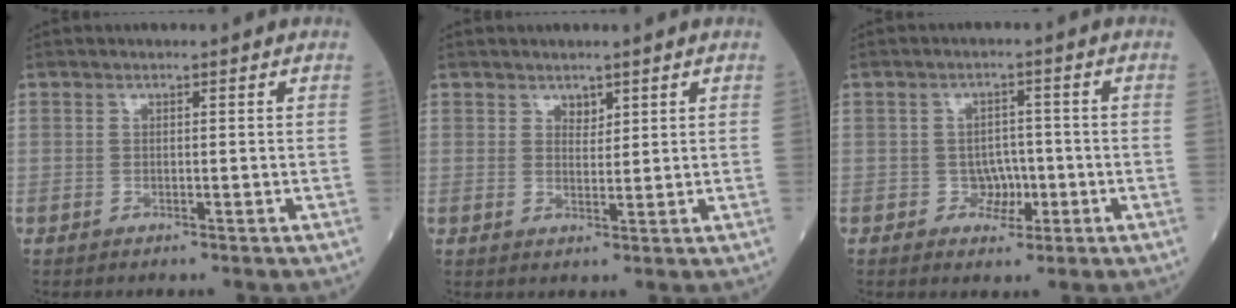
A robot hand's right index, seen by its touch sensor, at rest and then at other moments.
{"total": 1.8, "force": [1.3, 1.0, 0.7], "torque": [-0.009, -0.001, 0.025]}
{"total": 3.3, "force": [-1.0, 2.7, 1.6], "torque": [-0.017, 0.008, -0.010]}